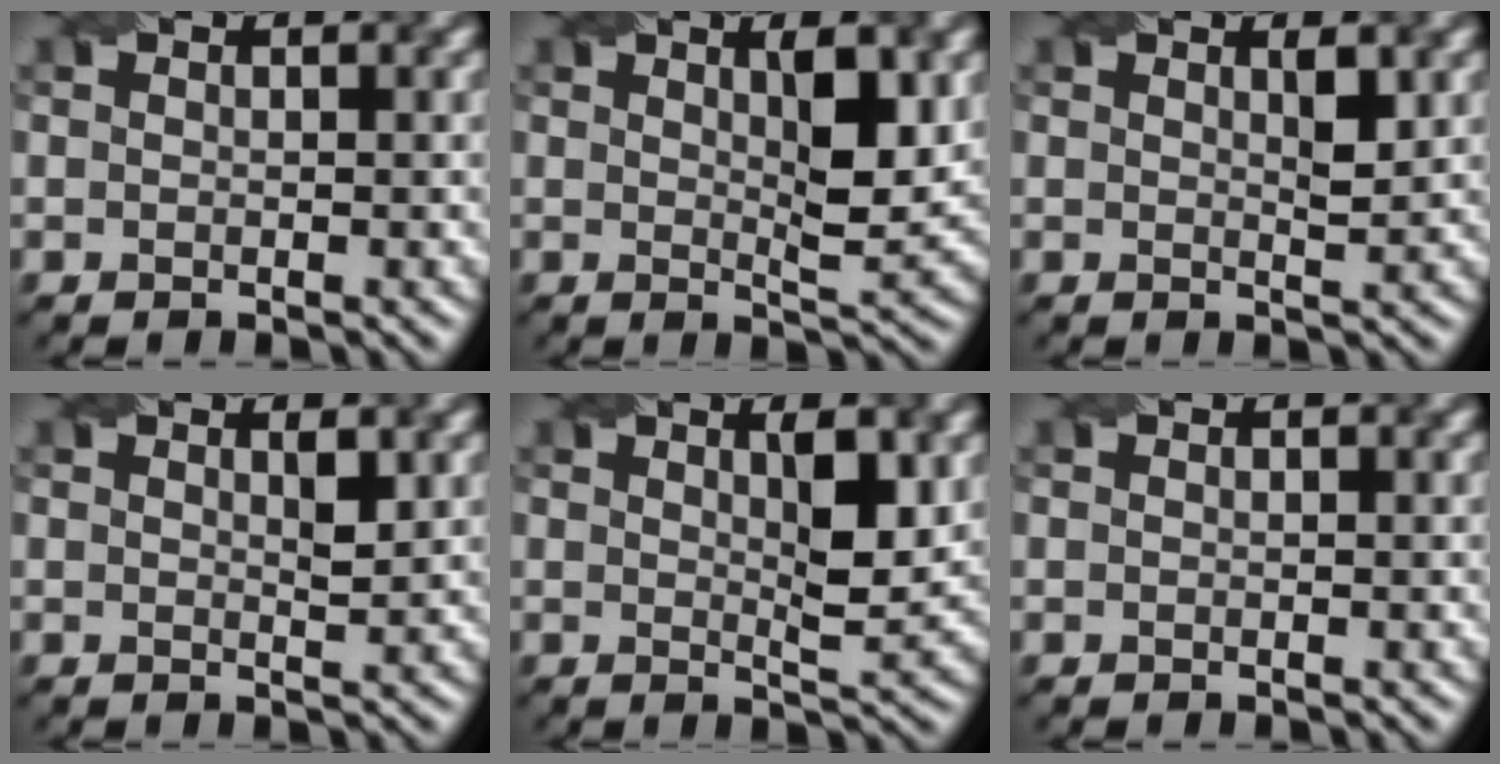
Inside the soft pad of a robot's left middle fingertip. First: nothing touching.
{"total": 4.3, "force": [1.4, 0.9, 3.9], "torque": [-0.060, -0.010, 0.026]}
{"total": 1.6, "force": [0.7, 0.3, 1.4], "torque": [-0.021, -0.003, 0.012]}
{"total": 1.2, "force": [0.7, 0.2, 1.0], "torque": [-0.015, -0.003, 0.011]}
{"total": 3.6, "force": [1.3, 0.7, 3.3], "torque": [-0.051, -0.010, 0.023]}
{"total": 0.0}